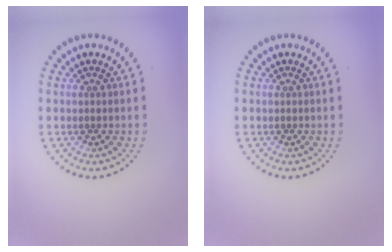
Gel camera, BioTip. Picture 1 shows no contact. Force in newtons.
{"total": 0.0}